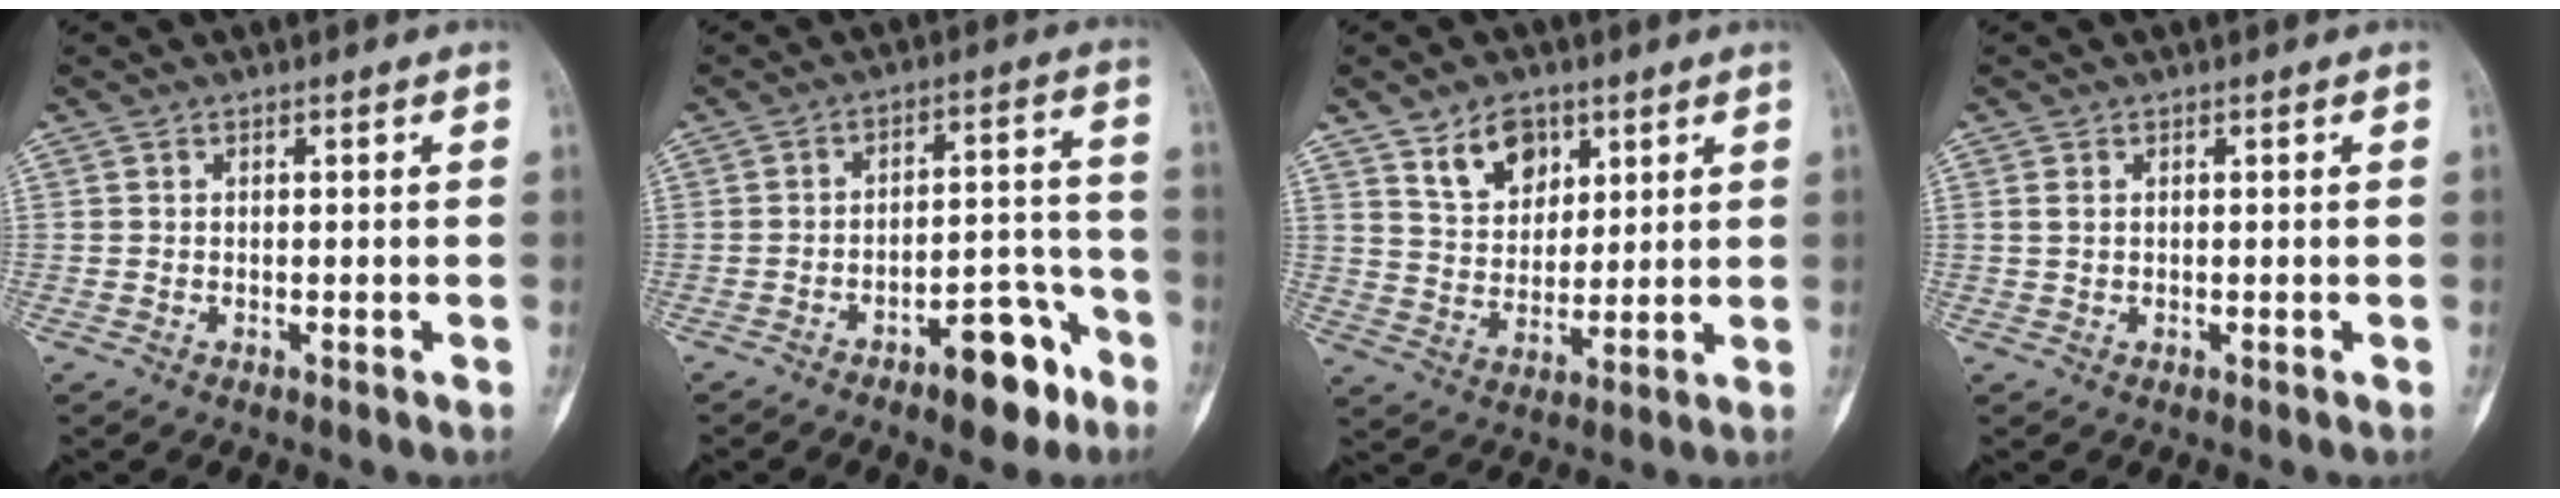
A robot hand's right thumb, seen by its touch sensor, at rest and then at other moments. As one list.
[{"total": 10.8, "force": [-6.4, 4.6, 7.3], "torque": [-0.080, 0.055, -0.089]}, {"total": 9.1, "force": [5.1, 6.0, 4.5], "torque": [-0.050, -0.032, 0.097]}, {"total": 1.3, "force": [0.3, 0.9, 0.9], "torque": [-0.018, 0.002, 0.007]}]